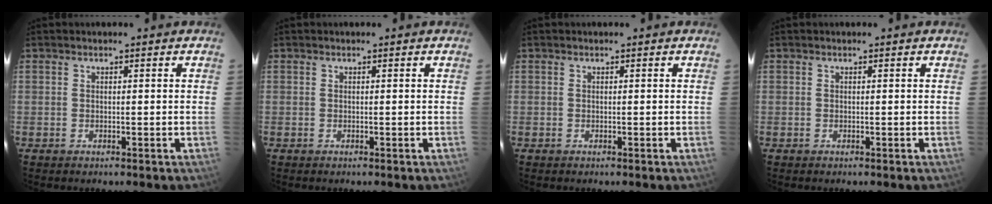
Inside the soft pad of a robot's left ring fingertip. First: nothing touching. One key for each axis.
{"total": 0.0}
{"total": 0.0}
{"total": 0.0}